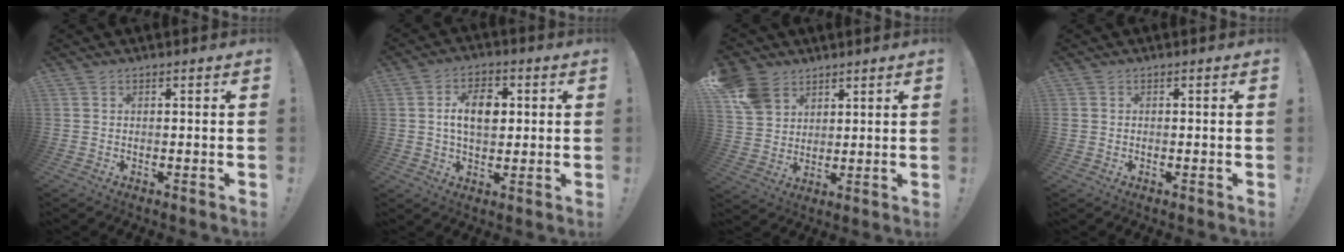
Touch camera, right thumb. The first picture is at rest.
{"total": 10.0, "force": [1.3, 6.4, 7.6], "torque": [-0.113, 0.005, 0.019]}
{"total": 9.8, "force": [5.9, 7.2, 3.0], "torque": [-0.047, -0.030, 0.120]}
{"total": 0.6, "force": [-0.1, 0.6, 0.1], "torque": [-0.002, 0.003, -0.002]}